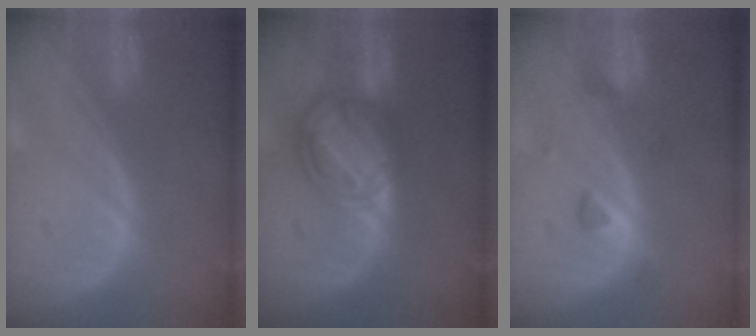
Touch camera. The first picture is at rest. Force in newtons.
{"total": 8.1, "press": 6.9, "slide": 4.1}
{"total": 3.0, "press": 2.8, "slide": 0.9}